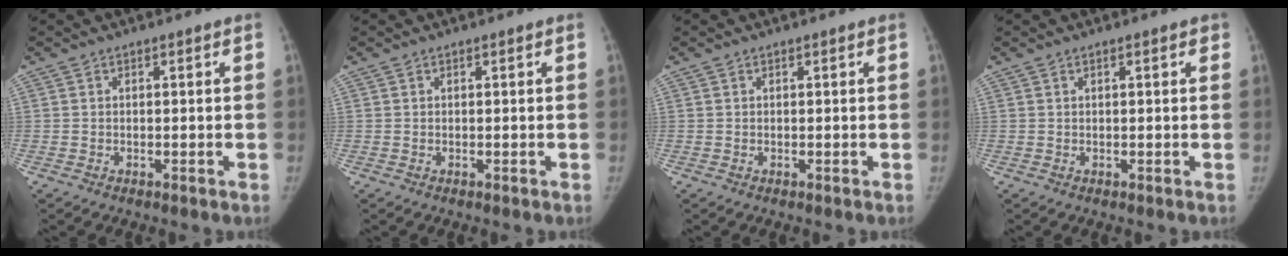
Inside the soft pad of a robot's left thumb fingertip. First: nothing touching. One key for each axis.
{"total": 0.0}
{"total": 0.0}
{"total": 1.1, "fx": 0.6, "fy": 0.2, "fz": 0.9, "tx": -0.013, "ty": 0.001, "tz": 0.006}